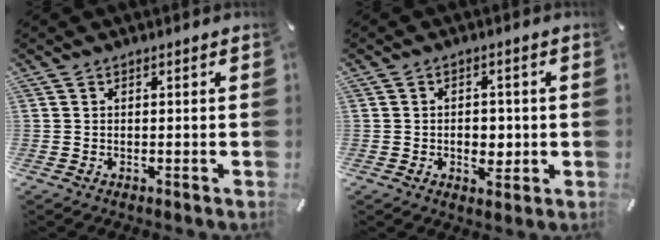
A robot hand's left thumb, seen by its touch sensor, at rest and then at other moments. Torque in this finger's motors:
{"motor_torque": [0.54, 1.49, 0.07, -0.07, 0.16]}